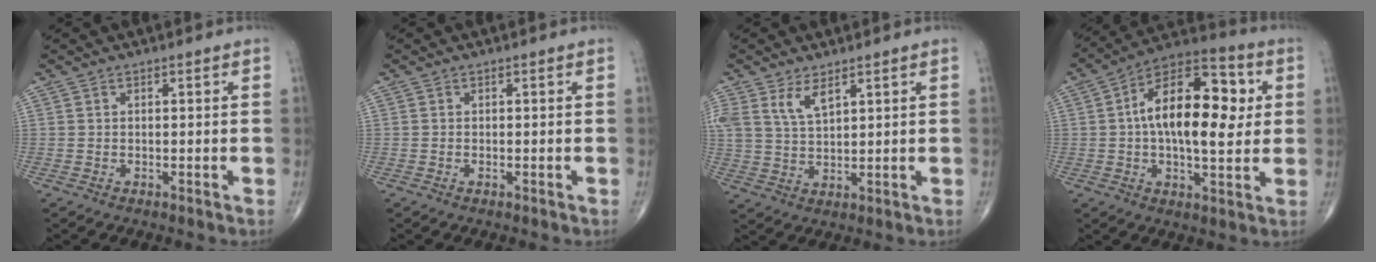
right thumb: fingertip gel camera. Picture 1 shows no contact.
{"total": 0.0}
{"total": 5.9, "force": [3.5, 2.6, 4.0], "torque": [-0.077, -0.014, 0.076]}
{"total": 19.6, "force": [2.6, 9.7, 16.9], "torque": [-0.246, 0.024, 0.032]}